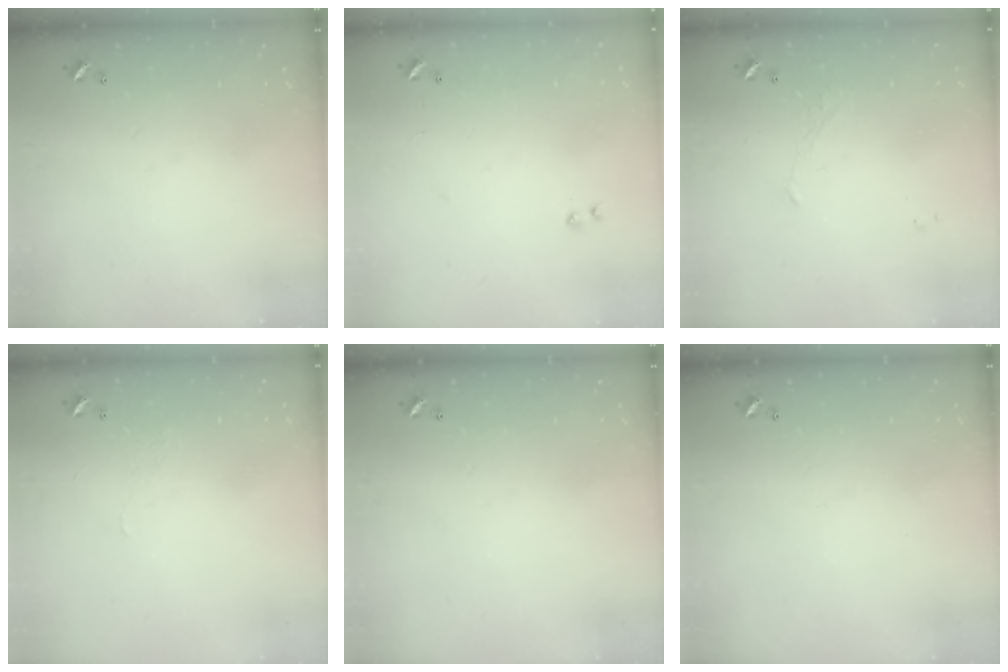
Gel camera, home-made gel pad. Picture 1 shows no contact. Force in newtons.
{"total": 8.5, "press": 8.5, "slide": 0.5}
{"total": 0.6, "press": 0.0, "slide": 0.6}
{"total": 2.3, "press": 2.2, "slide": 0.5}
{"total": 0.0}
{"total": 0.0}